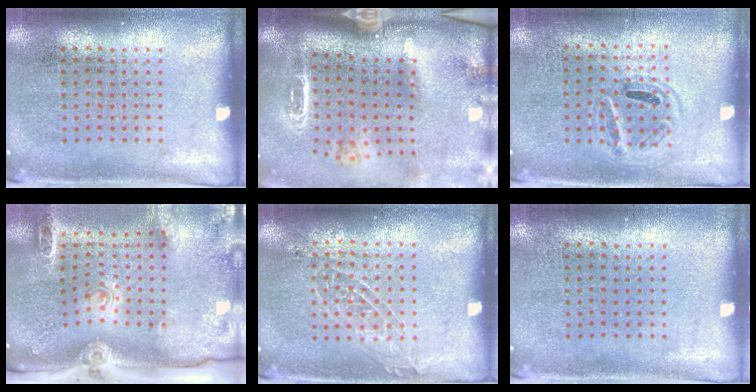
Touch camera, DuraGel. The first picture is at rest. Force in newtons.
{"total": 2.6, "press": 2.0, "slide": 1.7}
{"total": 0.9, "press": 0.9, "slide": 0.1}
{"total": 2.9, "press": 2.0, "slide": 2.1}
{"total": 1.1, "press": 1.0, "slide": 0.3}
{"total": 0.0}